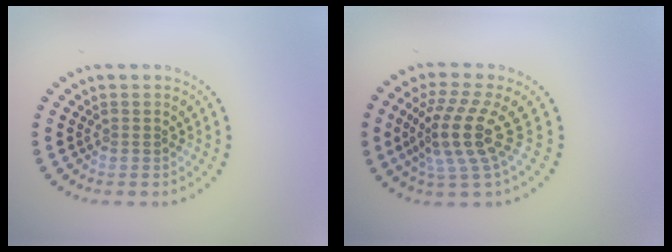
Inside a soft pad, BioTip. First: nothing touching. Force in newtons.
{"total": 4.6, "press": 3.5, "slide": 3.0}